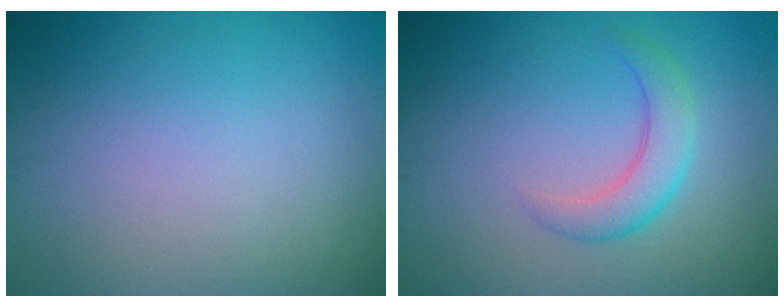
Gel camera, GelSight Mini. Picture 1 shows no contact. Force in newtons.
{"total": 3.0, "press": 3.0, "slide": 0.2}